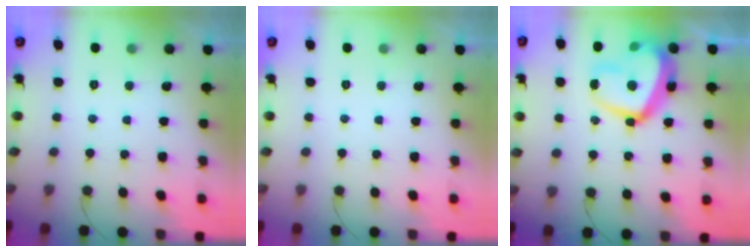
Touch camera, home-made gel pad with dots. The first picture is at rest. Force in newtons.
{"total": 0.0}
{"total": 21.3, "press": 21.2, "slide": 1.6}